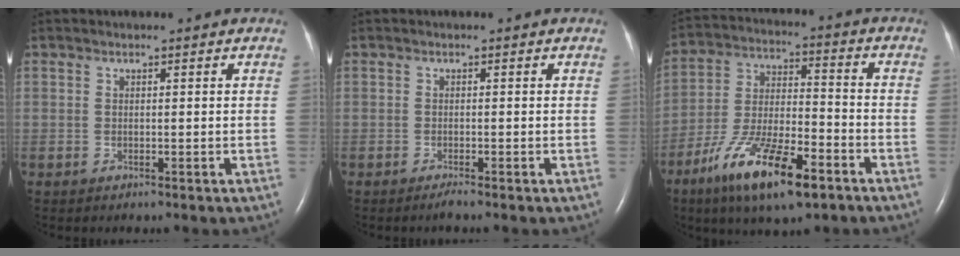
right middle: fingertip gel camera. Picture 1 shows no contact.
{"total": 0.8, "force": [-0.7, -0.3, 0.4], "torque": [-0.005, -0.001, -0.013]}
{"total": 15.1, "force": [-8.9, 3.6, 11.7], "torque": [-0.226, -0.013, -0.156]}